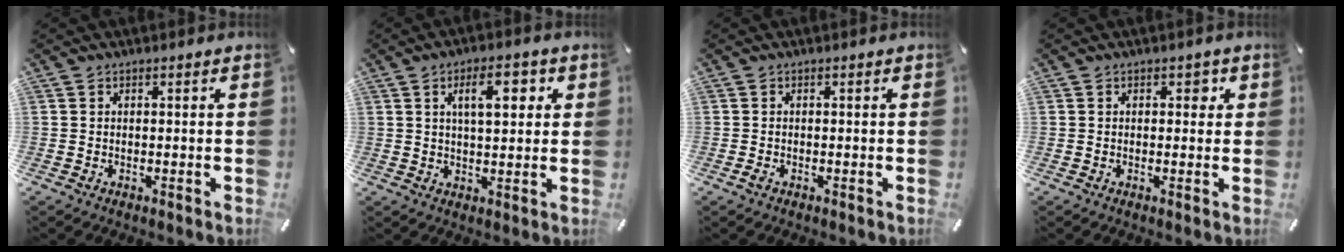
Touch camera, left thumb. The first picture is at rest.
{"total": 8.5, "force": [3.3, 3.4, 7.1], "torque": [-0.107, -0.007, 0.047]}
{"total": 0.7, "force": [-0.4, 0.2, 0.5], "torque": [-0.009, -0.002, -0.005]}
{"total": 1.7, "force": [0.5, 1.2, 1.1], "torque": [-0.007, 0.001, 0.004]}